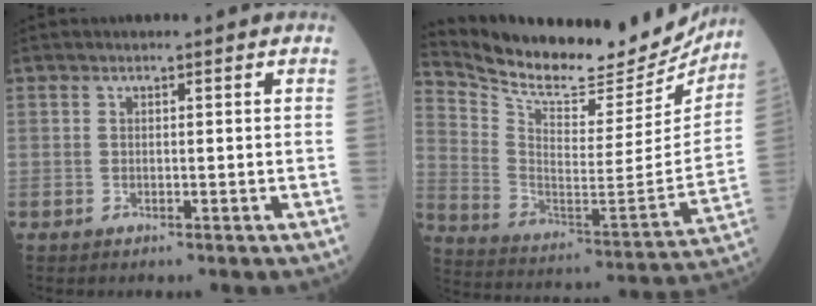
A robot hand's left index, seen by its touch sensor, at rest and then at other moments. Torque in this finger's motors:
{"motor_torque": [0.96, -1.18, 0.04, 0.02]}